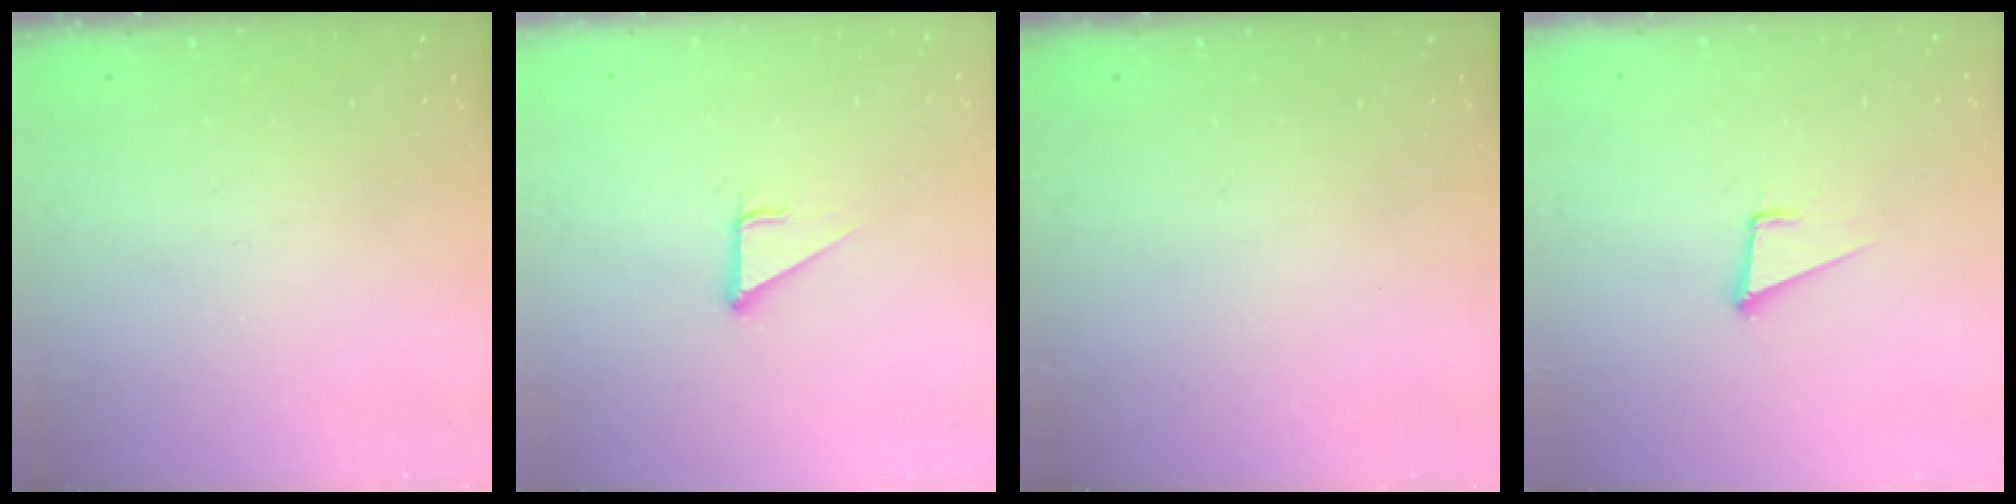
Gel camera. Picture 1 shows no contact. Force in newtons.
{"total": 2.7, "press": 2.7, "slide": 0.0}
{"total": 0.0}
{"total": 4.3, "press": 3.4, "slide": 2.6}